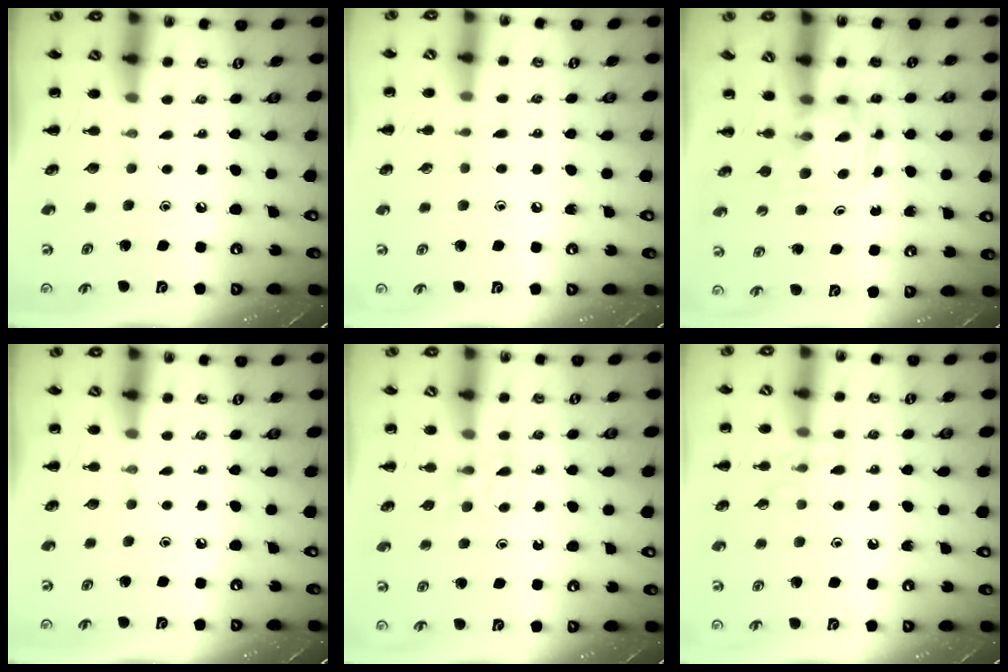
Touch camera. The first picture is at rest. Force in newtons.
{"total": 5.7, "press": 5.2, "slide": 2.3}
{"total": 3.7, "press": 3.7, "slide": 0.2}
{"total": 0.0}
{"total": 3.6, "press": 3.3, "slide": 1.3}
{"total": 9.5, "press": 9.5, "slide": 0.5}